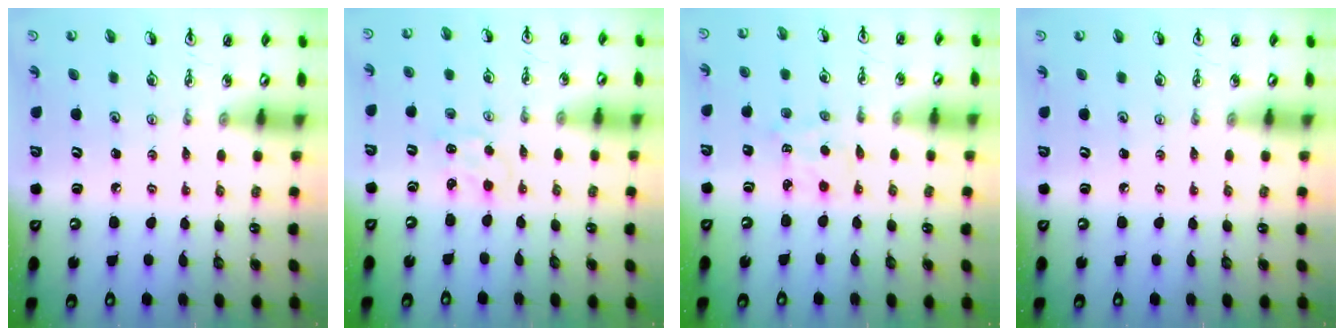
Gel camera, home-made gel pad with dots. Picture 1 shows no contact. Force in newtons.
{"total": 1.5, "press": 1.5, "slide": 0.2}
{"total": 2.9, "press": 2.9, "slide": 0.4}
{"total": 0.0}